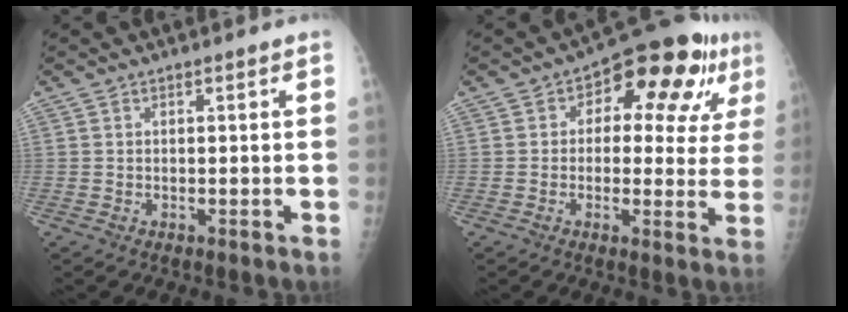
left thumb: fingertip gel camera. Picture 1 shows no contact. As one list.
[{"total": 15.5, "force": [5.5, 8.1, 12.0], "torque": [-0.106, 0.017, 0.063]}]